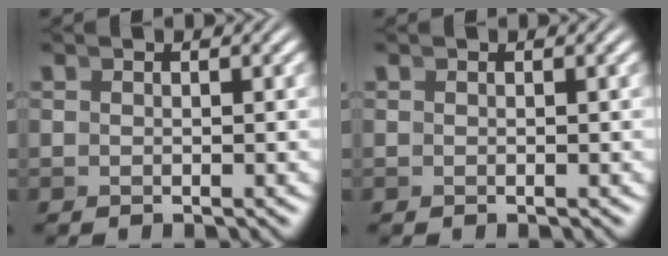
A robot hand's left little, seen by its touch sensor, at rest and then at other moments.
{"total": 0.0}